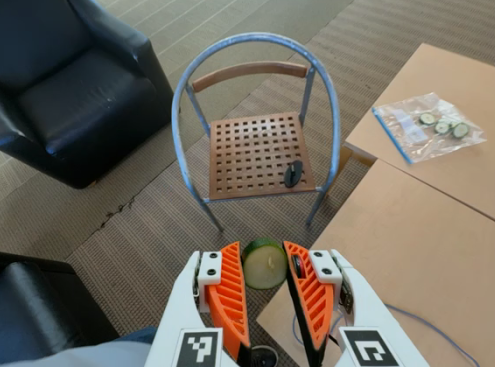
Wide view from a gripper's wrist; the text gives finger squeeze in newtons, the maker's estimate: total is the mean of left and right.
{"total": 8.3, "left": 8.1, "right": 8.4}